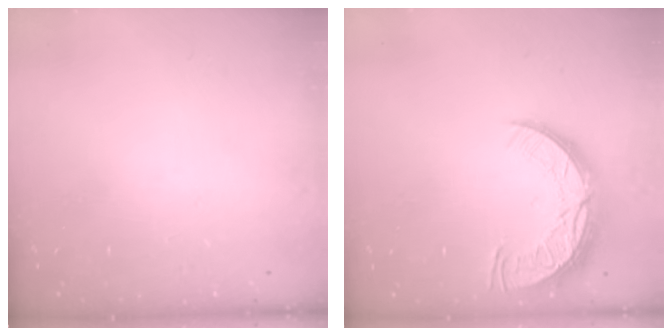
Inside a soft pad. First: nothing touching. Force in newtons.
{"total": 12.4, "press": 12.4, "slide": 1.0}